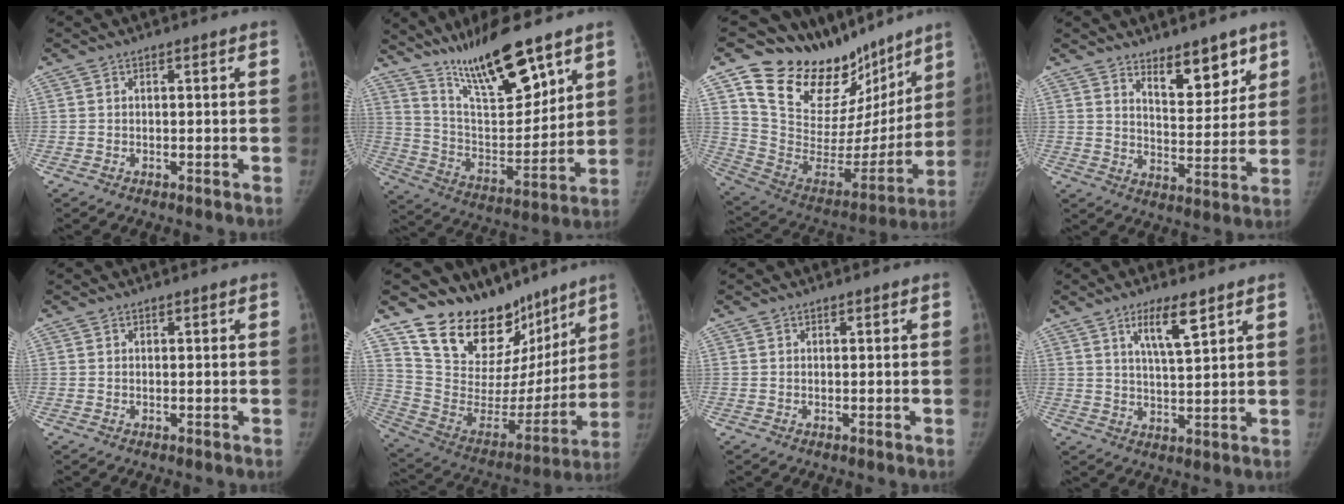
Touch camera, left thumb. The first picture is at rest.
{"total": 18.4, "force": [13.3, 4.8, 11.8], "torque": [-0.164, -0.075, 0.244]}
{"total": 26.4, "force": [19.3, 13.9, 11.3], "torque": [-0.131, -0.094, 0.317]}
{"total": 9.7, "force": [6.8, 4.1, 5.7], "torque": [-0.048, -0.054, 0.110]}
{"total": 0.0}
{"total": 22.8, "force": [17.5, 12.5, 7.5], "torque": [-0.068, -0.097, 0.288]}
{"total": 0.0}
{"total": 7.2, "force": [4.3, 1.5, 5.6], "torque": [-0.093, -0.029, 0.080]}